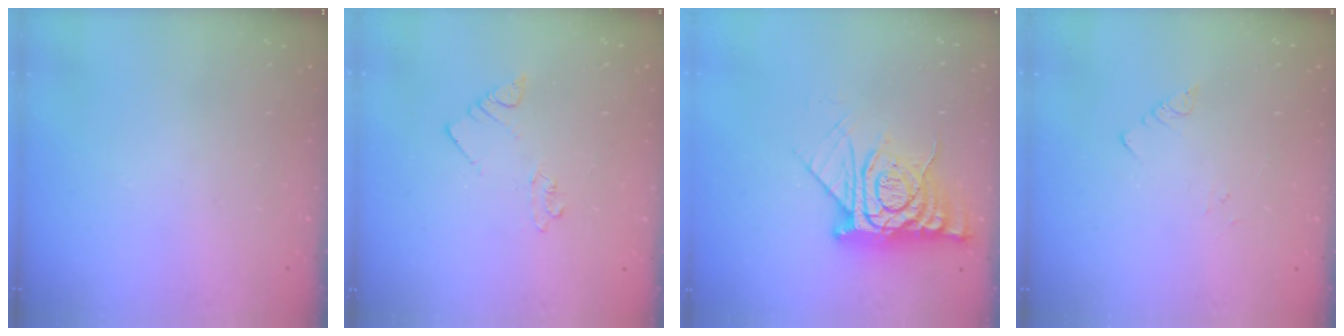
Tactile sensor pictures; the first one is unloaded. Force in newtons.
{"total": 1.7, "press": 1.6, "slide": 0.2}
{"total": 13.8, "press": 13.7, "slide": 1.3}
{"total": 1.5, "press": 1.4, "slide": 0.1}